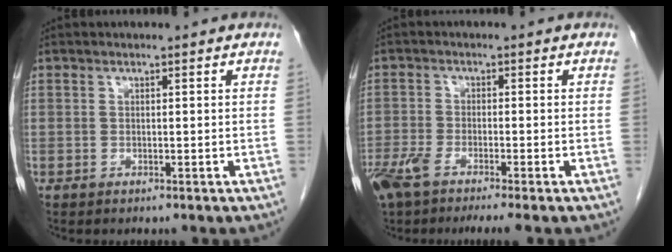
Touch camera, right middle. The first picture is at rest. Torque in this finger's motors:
{"motor_torque": [0.61, -0.55, 0.10, 0.06]}